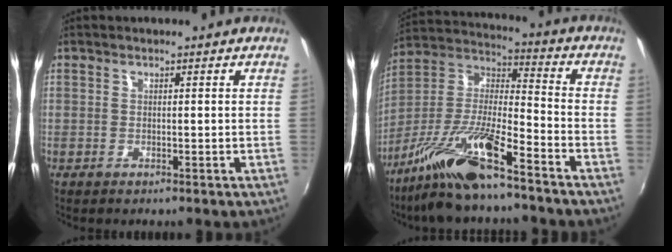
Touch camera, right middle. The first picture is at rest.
{"total": 15.2, "force": [-10.8, 2.2, 10.5], "torque": [-0.208, 0.000, -0.210]}